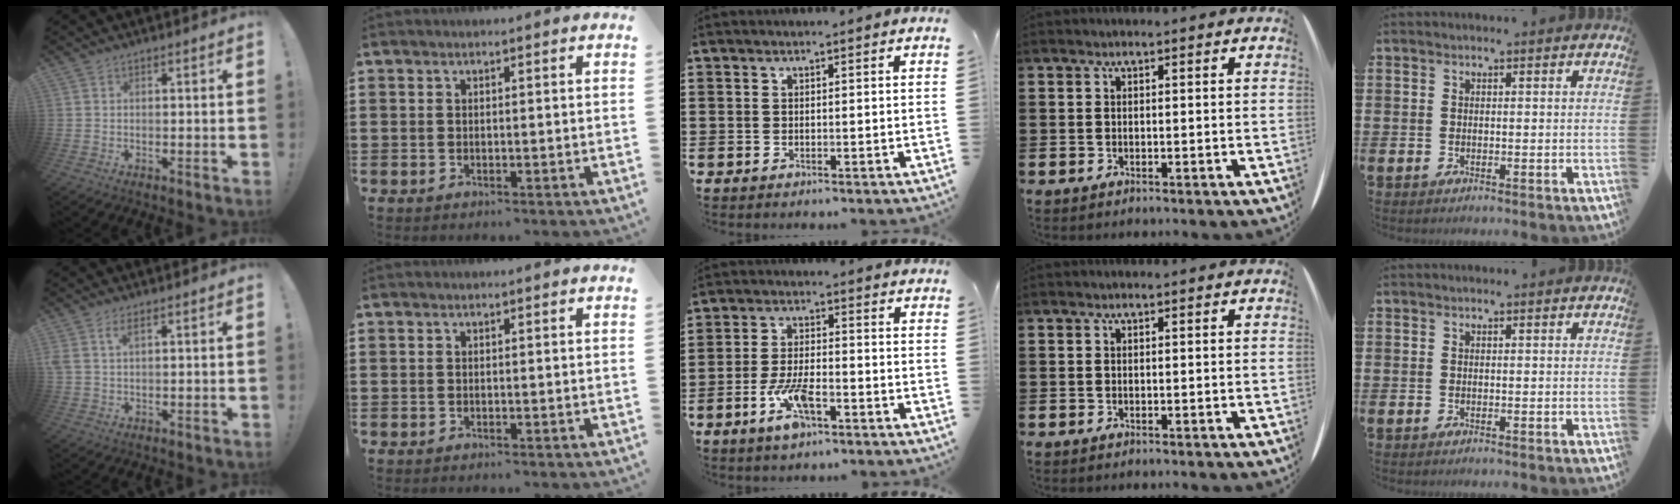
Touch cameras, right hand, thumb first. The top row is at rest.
{"thumb": {"total": 3.6, "force": [1.7, 1.4, 2.8], "torque": [-0.065, -0.003, 0.030]}, "middle": {"total": 7.1, "force": [-3.5, 2.4, 5.7], "torque": [-0.117, -0.002, -0.064]}}